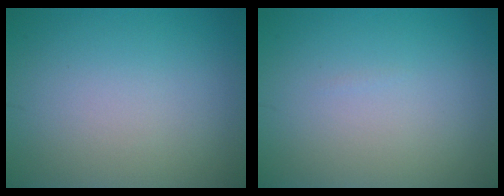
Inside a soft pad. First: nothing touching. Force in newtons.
{"total": 0.0}